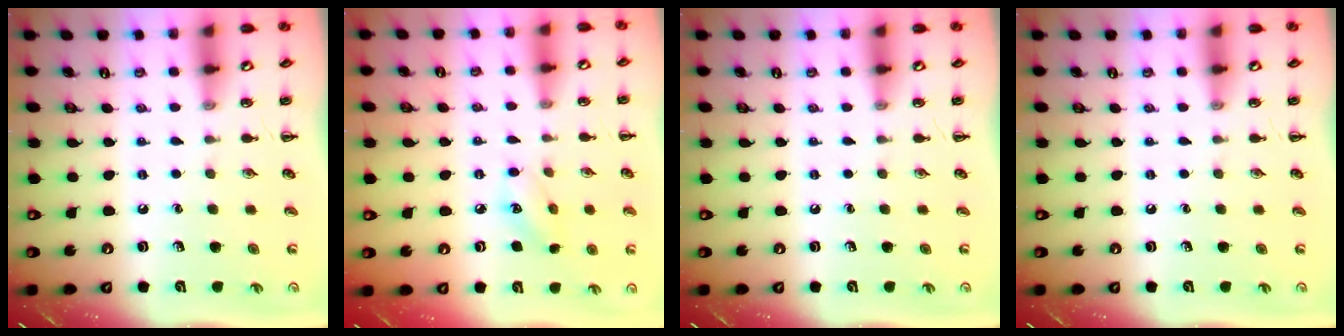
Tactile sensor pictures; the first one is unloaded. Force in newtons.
{"total": 5.8, "press": 5.7, "slide": 1.2}
{"total": 0.0}
{"total": 0.0}